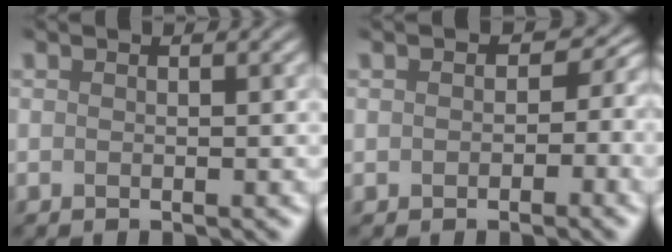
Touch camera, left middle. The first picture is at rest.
{"total": 1.6, "force": [-0.2, 1.1, 1.1], "torque": [-0.008, -0.005, -0.007]}